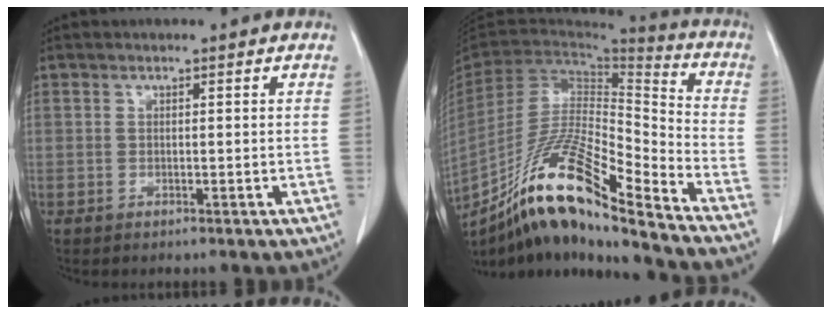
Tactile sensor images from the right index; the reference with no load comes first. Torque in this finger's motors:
{"motor_torque": [1.03, -1.02, 0.48, 0.21]}